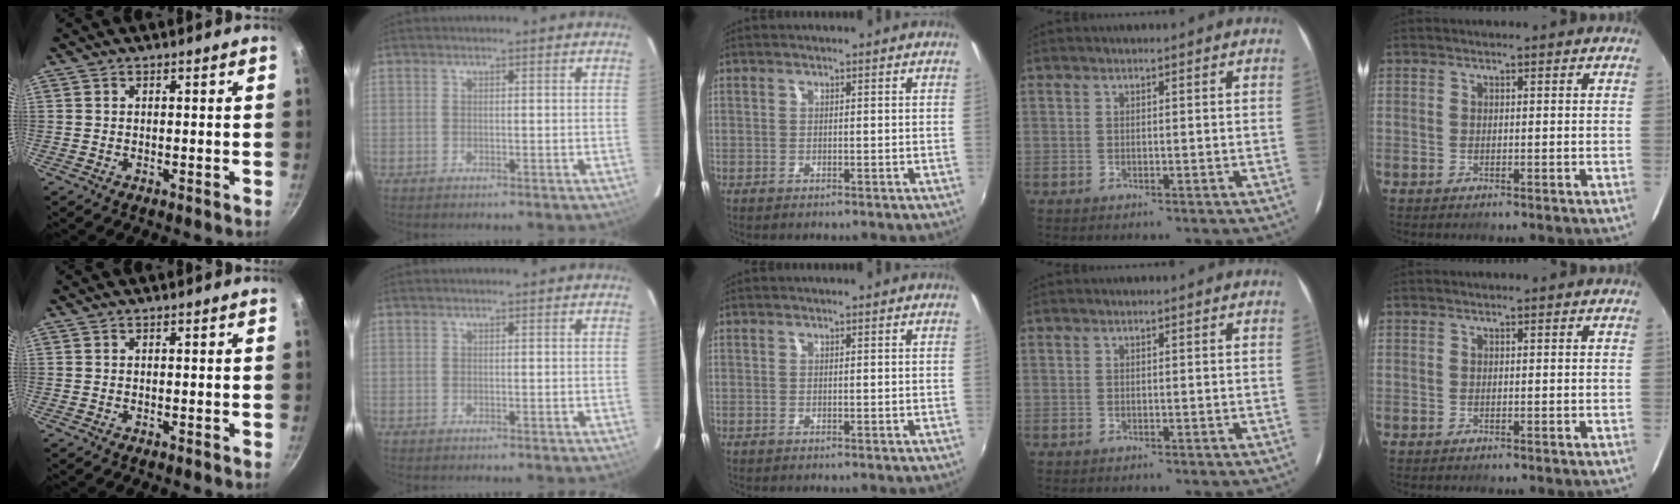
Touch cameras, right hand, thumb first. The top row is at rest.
{}